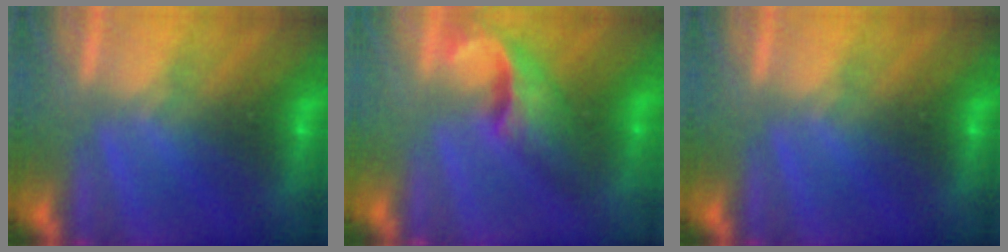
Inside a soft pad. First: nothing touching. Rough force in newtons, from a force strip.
{"total": 4.6}
{"total": 0.0}